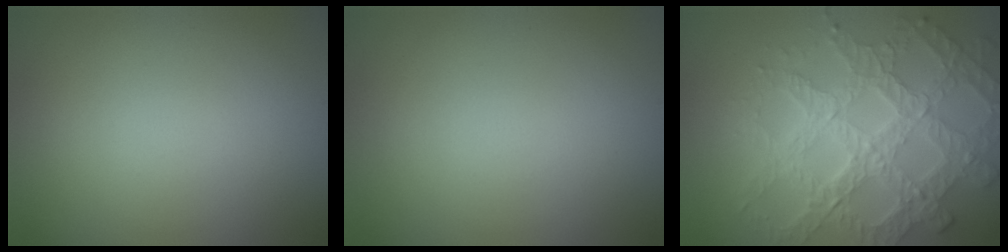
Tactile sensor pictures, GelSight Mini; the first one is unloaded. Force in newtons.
{"total": 0.0}
{"total": 6.4, "press": 5.8, "slide": 2.8}